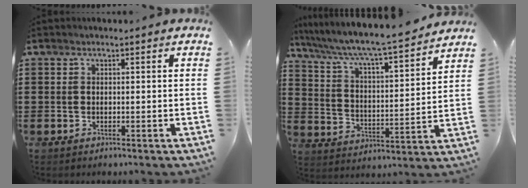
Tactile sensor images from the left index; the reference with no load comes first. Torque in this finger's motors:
{"motor_torque": [0.60, 0.07, 0.56, 0.21]}